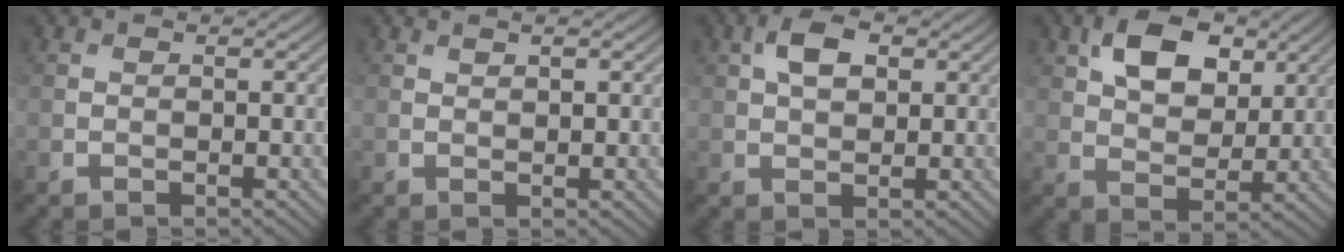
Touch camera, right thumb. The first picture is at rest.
{"total": 1.2, "force": [0.8, 0.3, 0.8], "torque": [-0.017, 0.001, 0.016]}
{"total": 4.5, "force": [1.6, 2.6, 3.4], "torque": [-0.068, 0.008, 0.024]}
{"total": 9.1, "force": [4.0, 5.5, 6.1], "torque": [-0.117, 0.003, 0.067]}